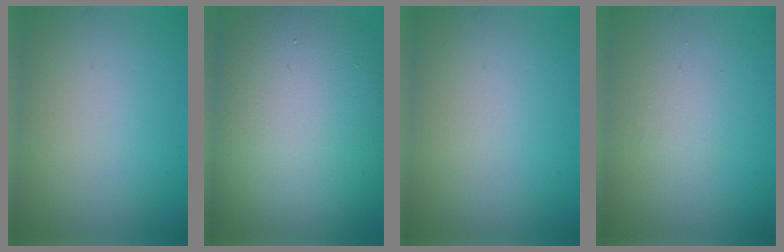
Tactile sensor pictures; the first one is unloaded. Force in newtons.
{"total": 15.4, "press": 15.4, "slide": 0.5}
{"total": 0.0}
{"total": 1.1, "press": 1.1, "slide": 0.1}